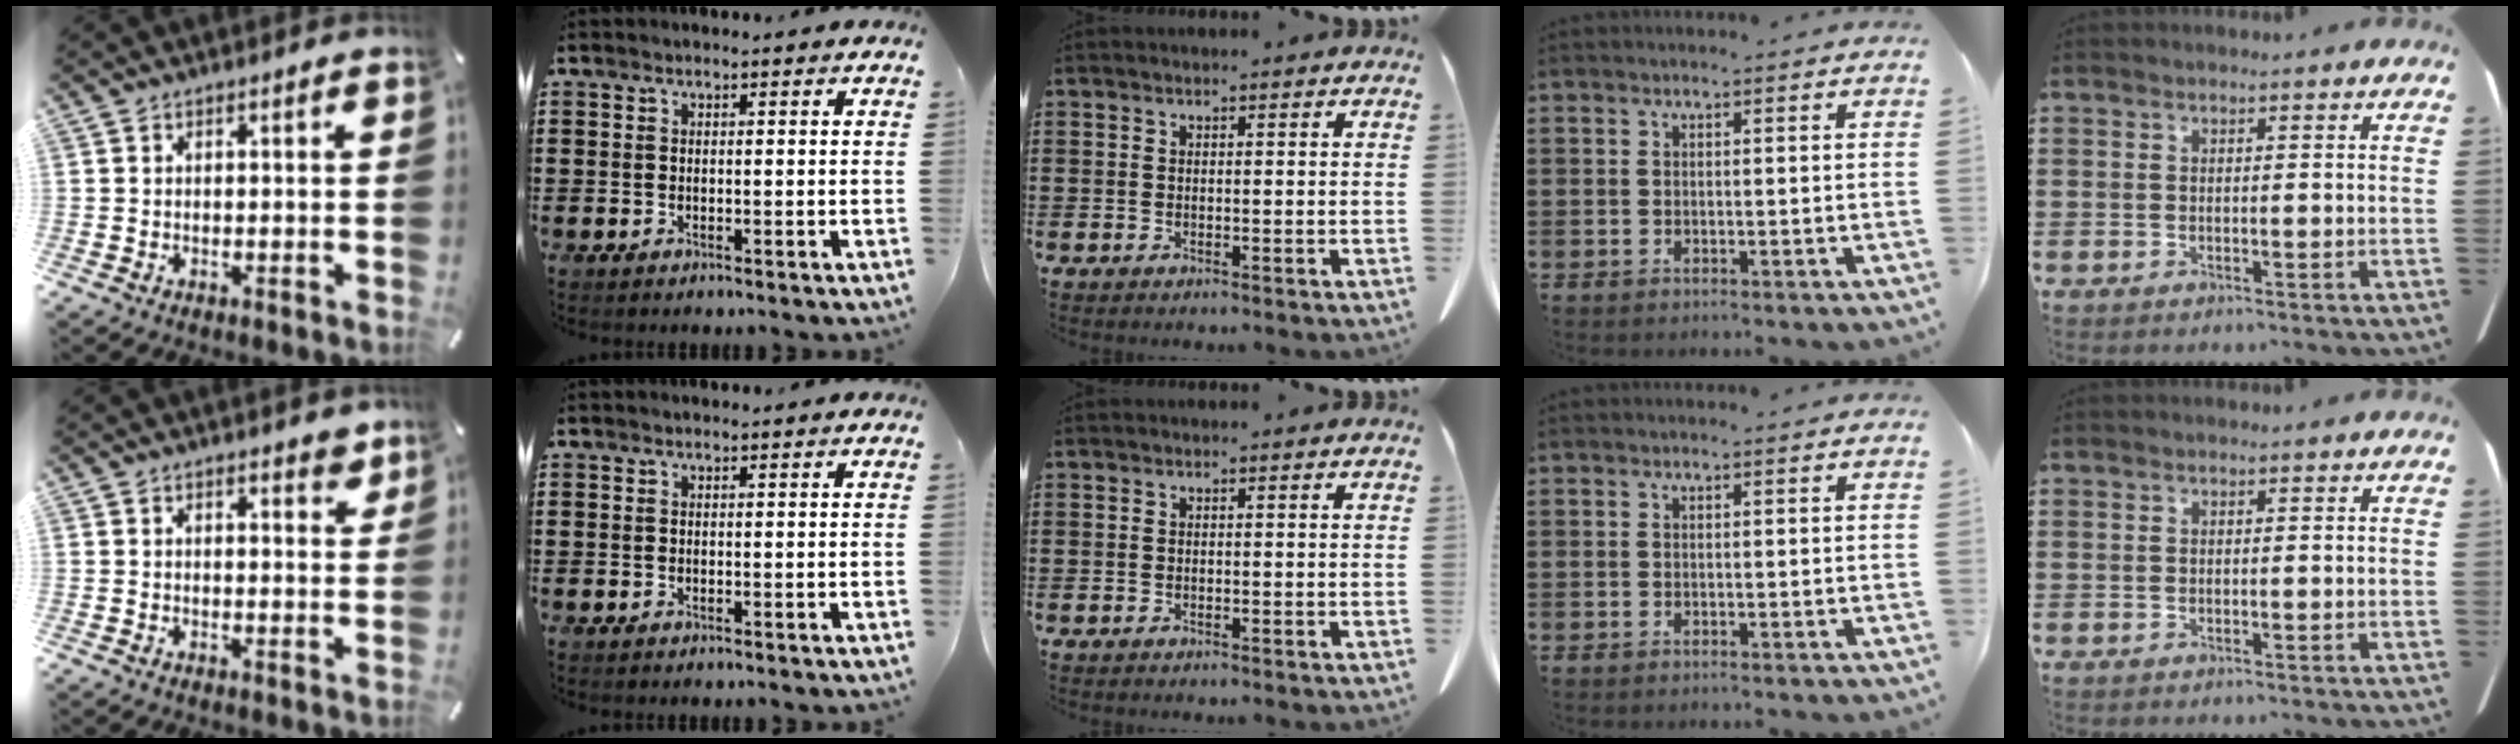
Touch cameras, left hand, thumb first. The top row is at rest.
{"thumb": {"total": 2.6, "force": [2.0, 1.2, 1.2], "torque": [-0.004, -0.012, 0.031]}}